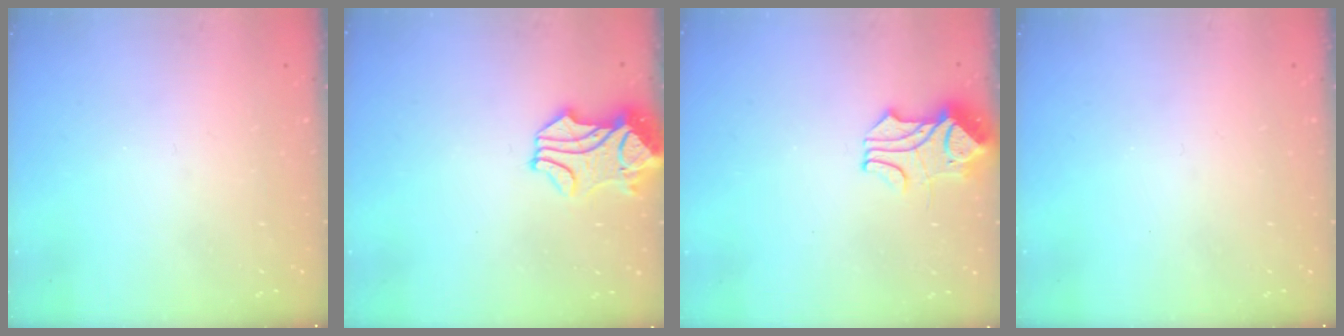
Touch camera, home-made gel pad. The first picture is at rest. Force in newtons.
{"total": 1.1, "press": 0.4, "slide": 1.0}
{"total": 1.7, "press": 1.3, "slide": 1.2}
{"total": 0.0}